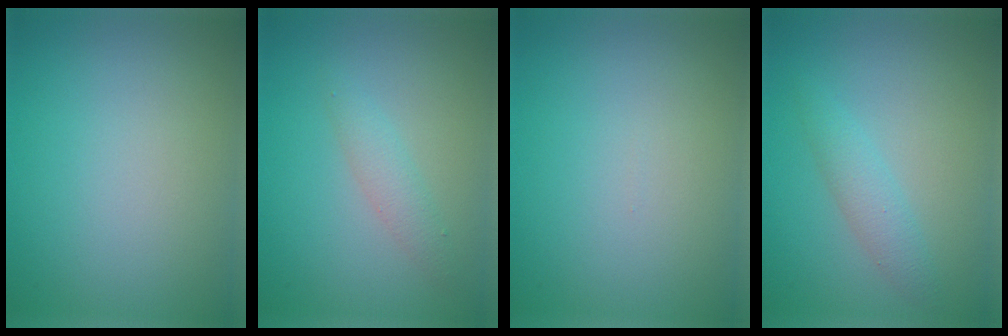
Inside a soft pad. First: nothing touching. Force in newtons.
{"total": 1.7, "press": 1.7, "slide": 0.1}
{"total": 0.0}
{"total": 2.0, "press": 2.0, "slide": 0.0}